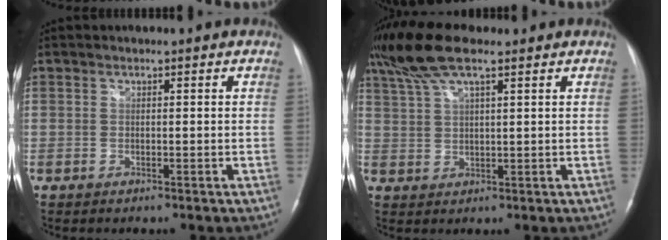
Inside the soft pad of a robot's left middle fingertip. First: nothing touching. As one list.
[{"total": 8.6, "force": [6.2, 1.8, 5.7], "torque": [-0.126, 0.027, 0.118]}]